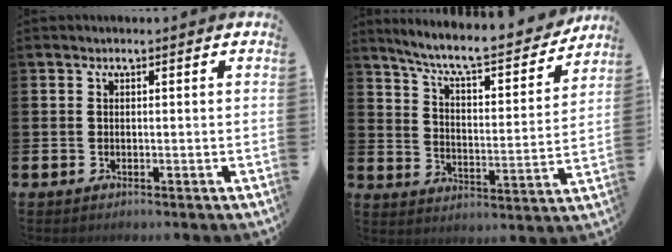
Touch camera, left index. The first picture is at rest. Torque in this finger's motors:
{"motor_torque": [0.07, -0.54, 0.54, 0.21]}